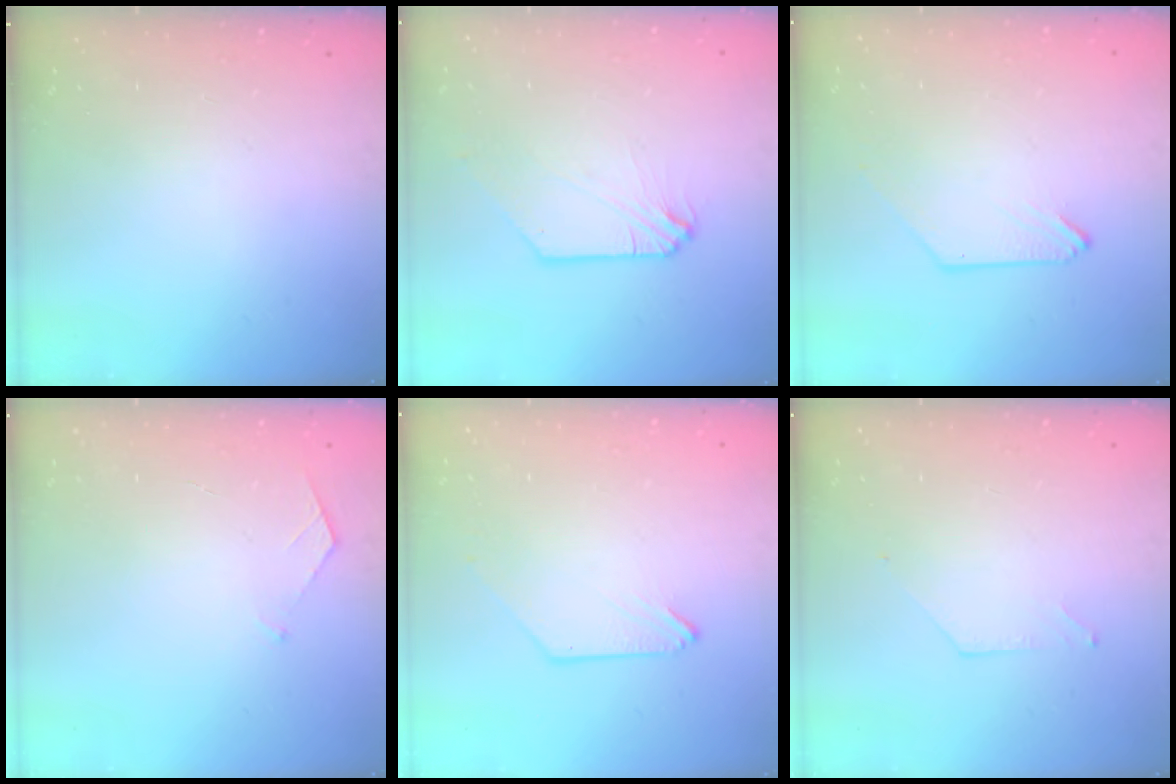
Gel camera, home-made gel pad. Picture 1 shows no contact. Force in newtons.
{"total": 0.0}
{"total": 0.0}
{"total": 4.4, "press": 4.3, "slide": 0.6}
{"total": 0.0}
{"total": 0.0}